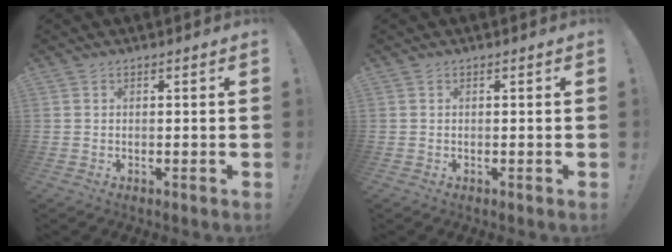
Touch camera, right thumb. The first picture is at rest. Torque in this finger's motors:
{"motor_torque": [-0.11, 0.13, 0.31, -0.05, 0.00]}